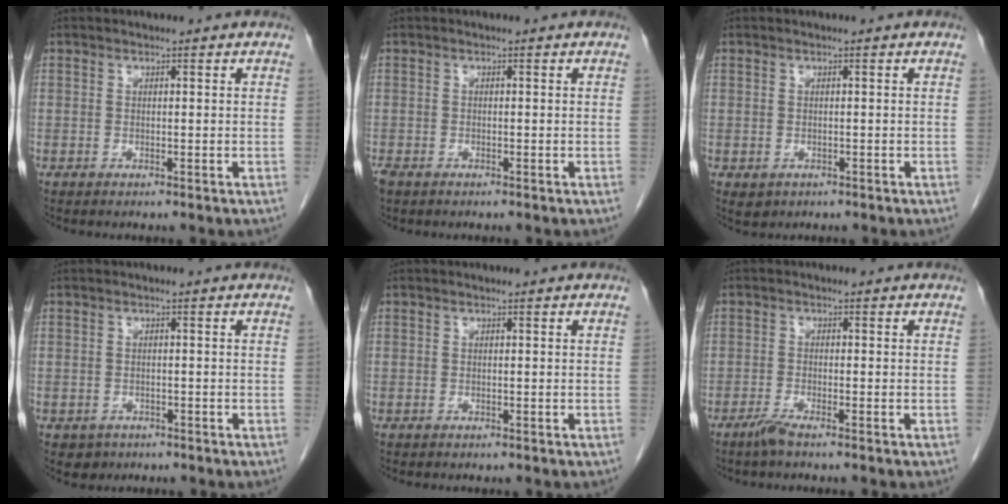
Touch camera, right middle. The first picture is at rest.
{"total": 1.6, "force": [-1.2, 0.9, 0.7], "torque": [-0.019, -0.003, -0.018]}
{"total": 1.4, "force": [-0.5, 1.2, 0.5], "torque": [-0.011, 0.000, 0.003]}
{"total": 2.0, "force": [-1.1, 1.7, 0.2], "torque": [-0.007, 0.004, -0.012]}
{"total": 0.0}
{"total": 2.0, "force": [-1.6, -0.1, 1.2], "torque": [-0.033, -0.005, -0.036]}